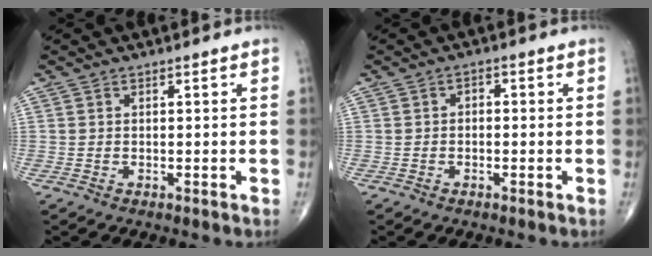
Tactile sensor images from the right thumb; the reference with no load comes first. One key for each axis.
{"total": 1.5, "fx": -0.2, "fy": 1.1, "fz": 1.1, "tx": -0.004, "ty": 0.006, "tz": -0.011}